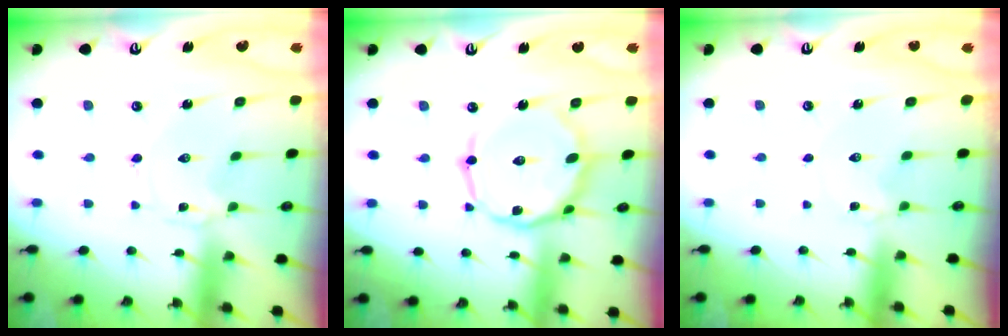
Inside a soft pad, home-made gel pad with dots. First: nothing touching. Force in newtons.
{"total": 15.9, "press": 15.8, "slide": 1.1}
{"total": 1.8, "press": 1.8, "slide": 0.3}